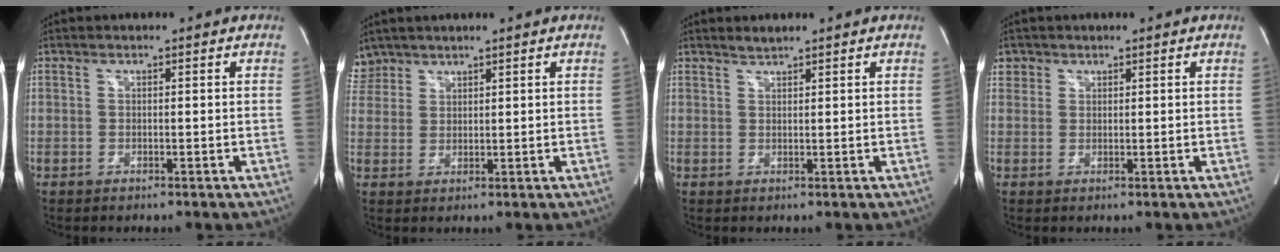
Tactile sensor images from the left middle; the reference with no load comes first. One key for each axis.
{"total": 3.9, "fx": 3.3, "fy": 2.0, "fz": -0.4, "tx": 0.010, "ty": 0.011, "tz": 0.070}
{"total": 1.1, "fx": 1.1, "fy": 0.0, "fz": 0.2, "tx": -0.007, "ty": 0.003, "tz": 0.024}
{"total": 1.8, "fx": 1.0, "fy": 1.4, "fz": -0.1, "tx": 0.017, "ty": 0.004, "tz": 0.013}